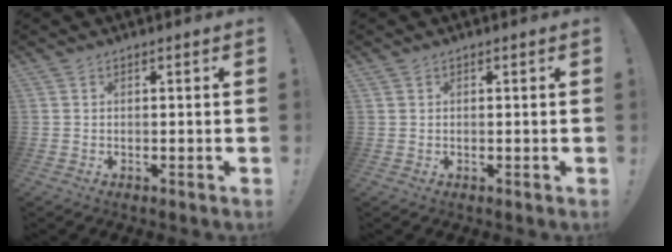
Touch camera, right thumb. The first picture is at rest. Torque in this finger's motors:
{"motor_torque": [-0.33, -0.36, 0.00, 0.39, 0.10]}